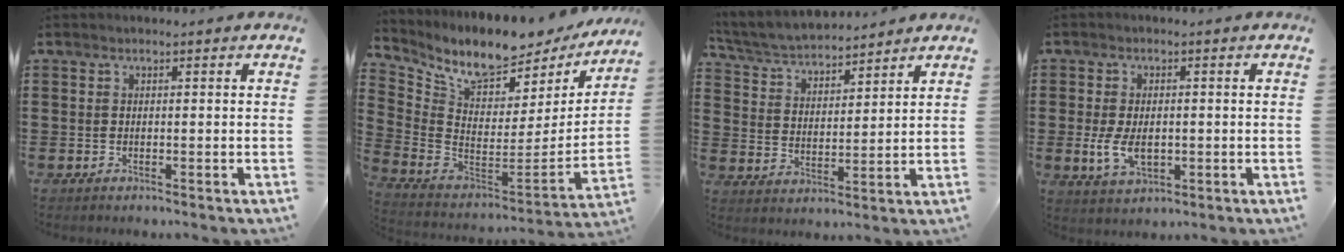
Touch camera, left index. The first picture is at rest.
{"total": 8.1, "force": [6.9, 2.2, 3.7], "torque": [-0.102, -0.062, 0.115]}
{"total": 4.9, "force": [4.8, 0.7, 1.0], "torque": [-0.043, -0.023, 0.081]}
{"total": 5.3, "force": [-0.5, 3.2, 4.2], "torque": [-0.092, 0.002, -0.011]}